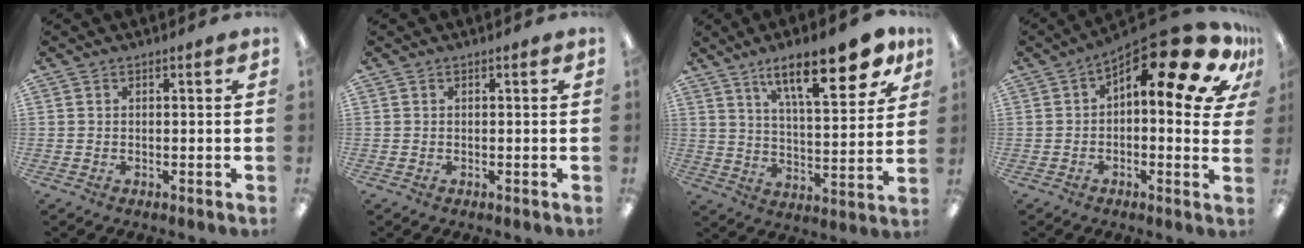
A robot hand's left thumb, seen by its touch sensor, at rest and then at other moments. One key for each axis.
{"total": 0.0}
{"total": 19.2, "fx": 12.2, "fy": 6.3, "fz": 13.5, "tx": -0.194, "ty": -0.064, "tz": 0.190}
{"total": 17.8, "fx": 9.8, "fy": 5.9, "fz": 13.7, "tx": -0.188, "ty": -0.076, "tz": 0.151}